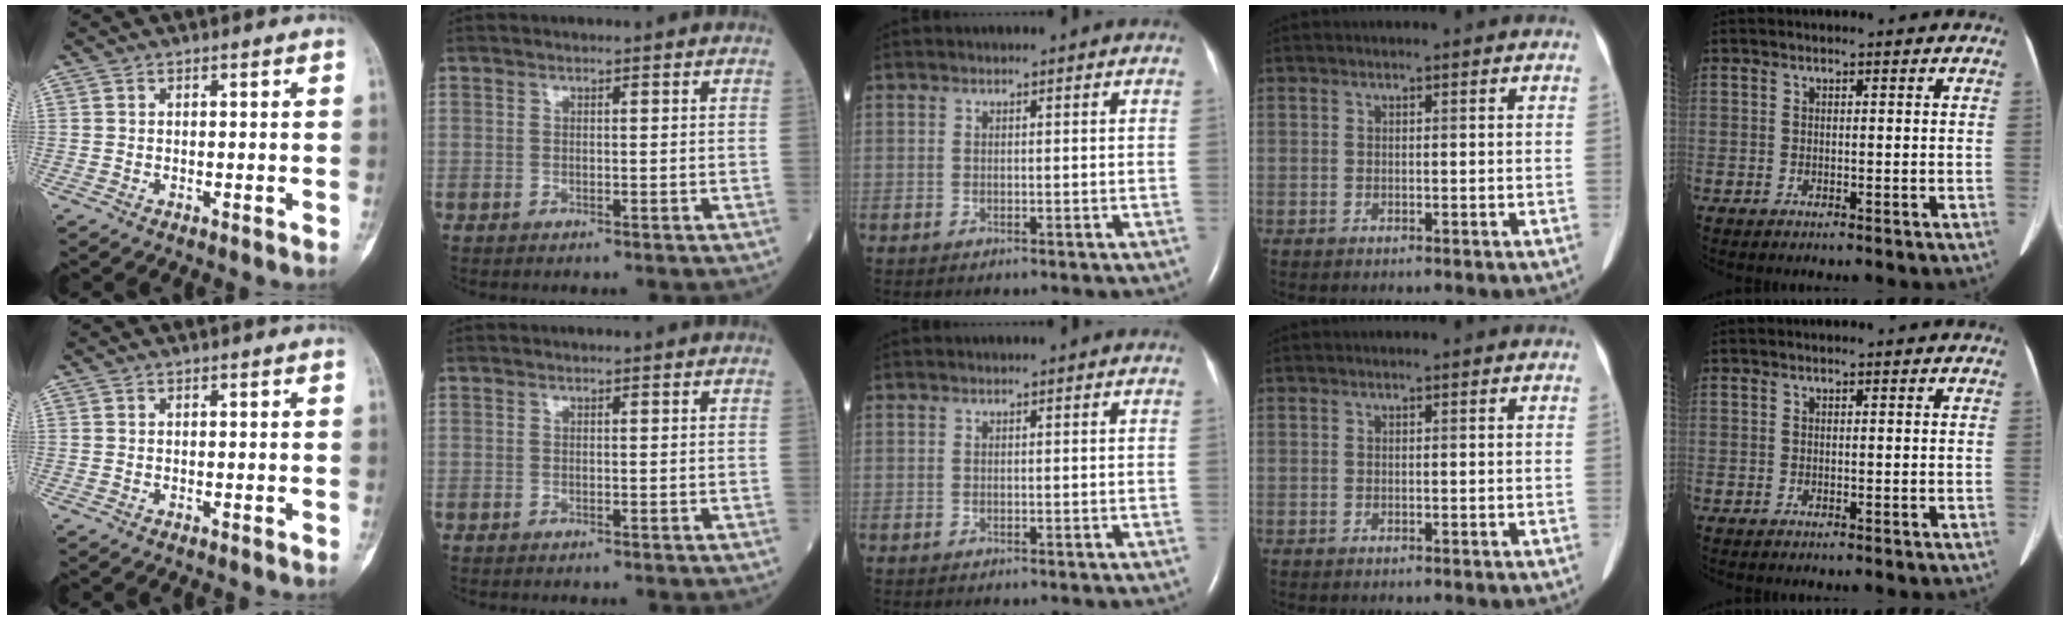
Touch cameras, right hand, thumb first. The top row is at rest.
{}